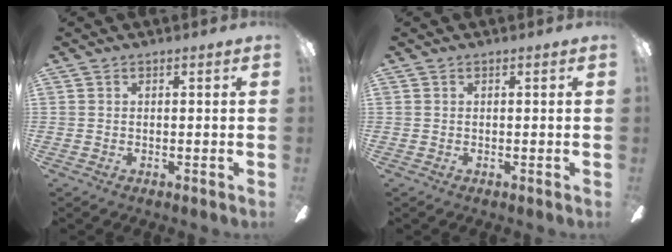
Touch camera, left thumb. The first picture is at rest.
{"total": 0.0}